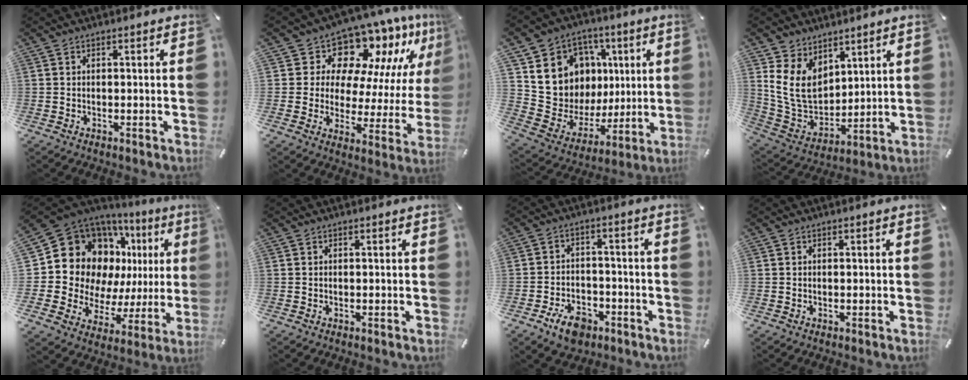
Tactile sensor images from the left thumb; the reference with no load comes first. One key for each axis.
{"total": 11.9, "fx": 9.9, "fy": 6.0, "fz": 2.9, "tx": -0.047, "ty": -0.110, "tz": 0.164}
{"total": 13.1, "fx": 3.4, "fy": 12.4, "fz": 2.6, "tx": -0.042, "ty": -0.037, "tz": 0.088}
{"total": 12.4, "fx": 5.0, "fy": 9.7, "fz": 5.8, "tx": -0.153, "ty": -0.033, "tz": 0.101}
{"total": 19.4, "fx": 7.8, "fy": 15.4, "fz": 8.9, "tx": -0.148, "ty": -0.065, "tz": 0.170}
{"total": 0.0}
{"total": 7.2, "fx": -4.3, "fy": 4.6, "fz": 3.6, "tx": -0.067, "ty": 0.023, "tz": -0.077}
{"total": 0.0}